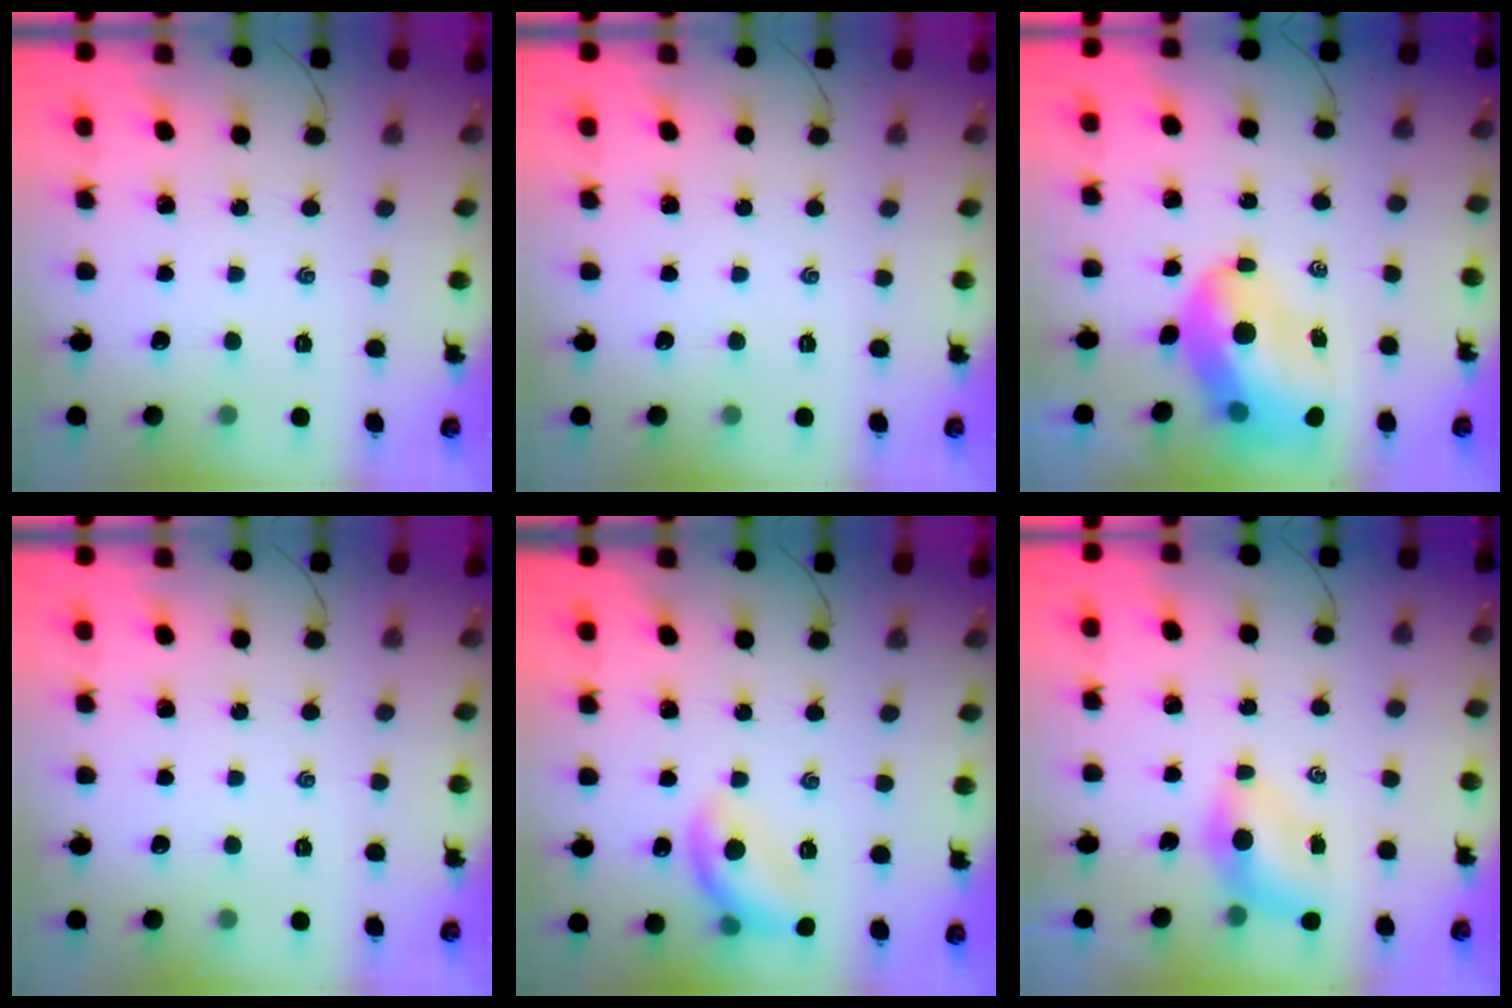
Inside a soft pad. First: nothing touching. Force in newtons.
{"total": 0.0}
{"total": 10.3, "press": 9.8, "slide": 3.1}
{"total": 0.0}
{"total": 12.1, "press": 12.0, "slide": 0.9}
{"total": 5.1, "press": 4.9, "slide": 1.4}